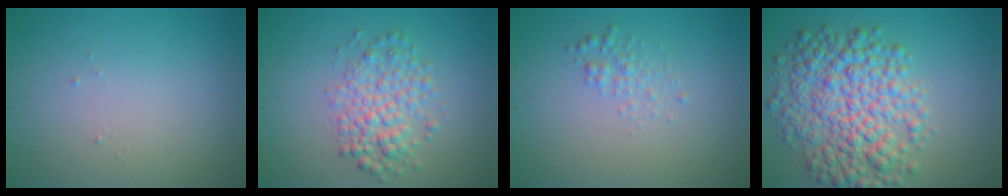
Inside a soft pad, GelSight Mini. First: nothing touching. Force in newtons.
{"total": 3.9, "press": 3.9, "slide": 0.1}
{"total": 1.3, "press": 1.3, "slide": 0.0}
{"total": 8.7, "press": 8.7, "slide": 0.1}